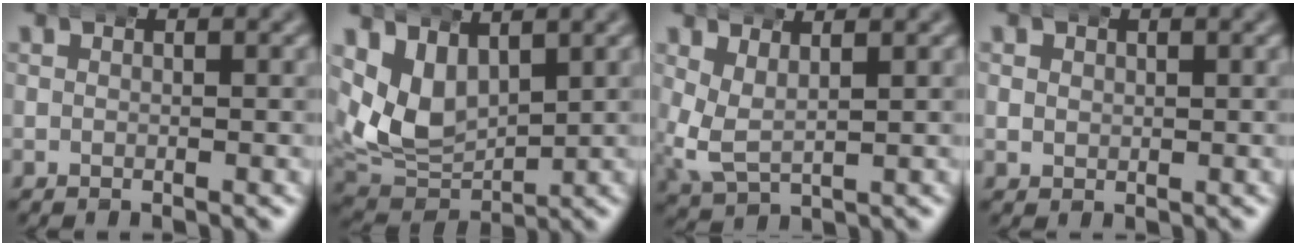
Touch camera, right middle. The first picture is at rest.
{"total": 7.1, "force": [1.6, 5.6, 4.1], "torque": [-0.112, -0.015, 0.033]}
{"total": 3.6, "force": [1.3, 2.4, 2.3], "torque": [-0.079, -0.022, 0.036]}
{"total": 1.3, "force": [0.5, 1.2, 0.2], "torque": [-0.014, -0.005, 0.012]}